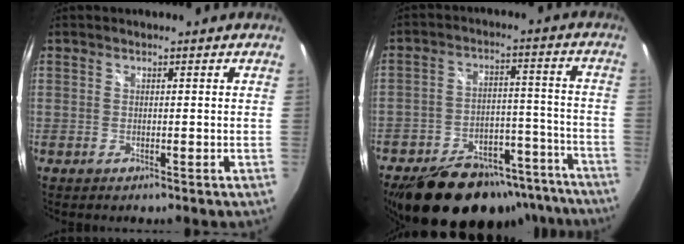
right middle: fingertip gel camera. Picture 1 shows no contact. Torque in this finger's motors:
{"motor_torque": [1.07, -1.07, 0.26, 0.11]}